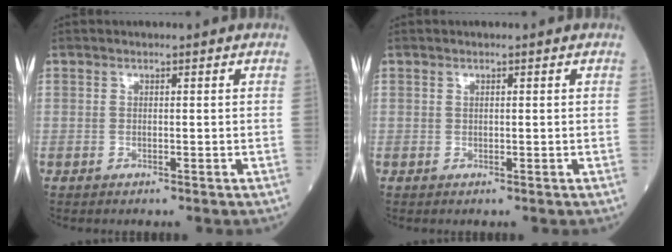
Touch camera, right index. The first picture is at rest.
{"total": 0.0}